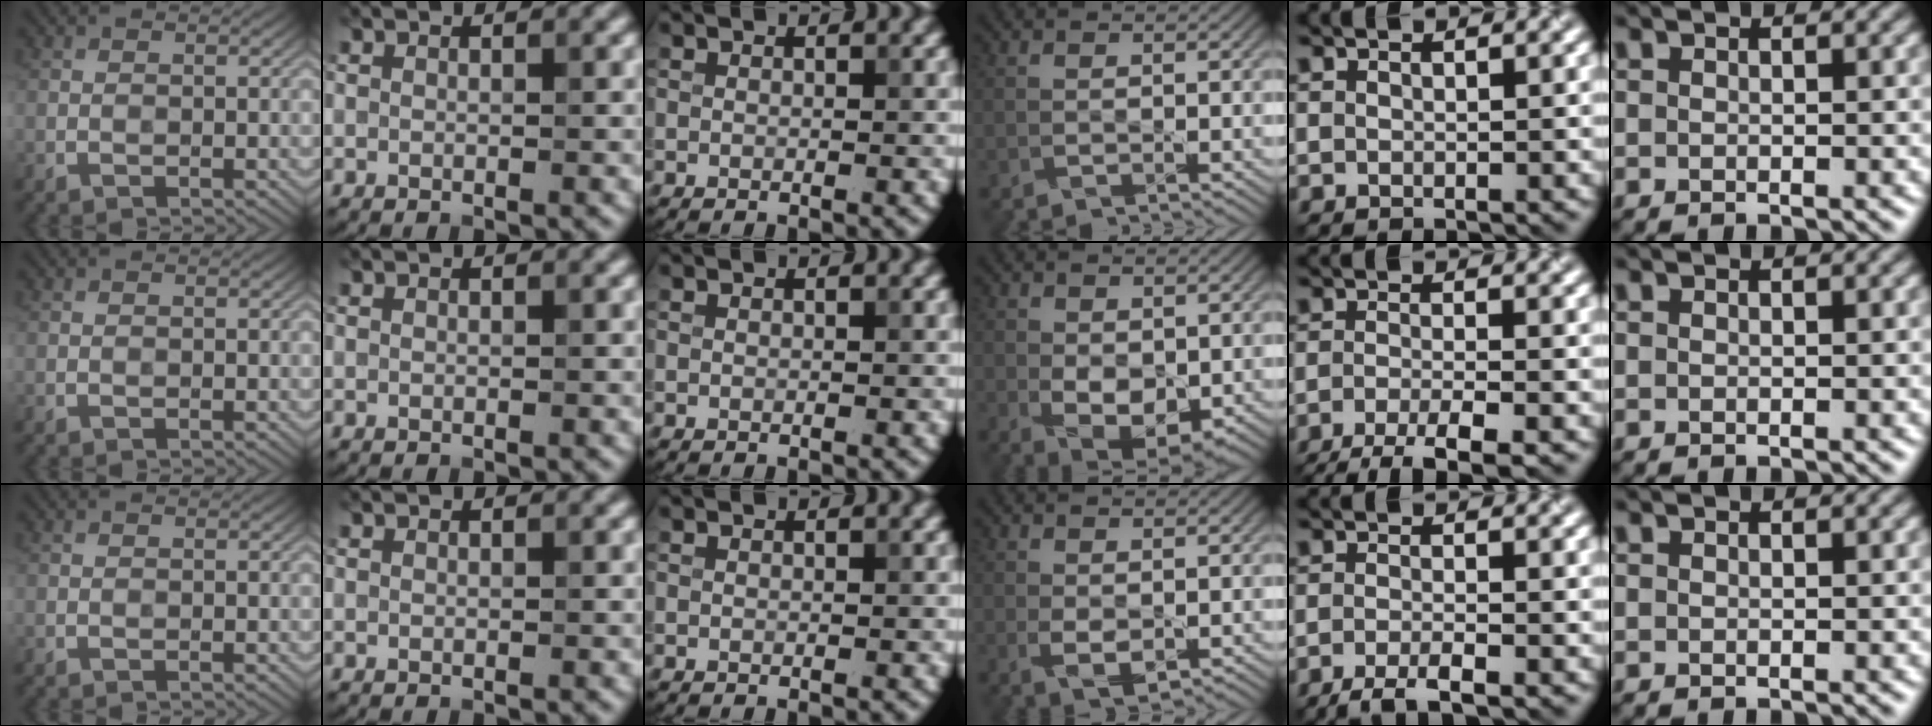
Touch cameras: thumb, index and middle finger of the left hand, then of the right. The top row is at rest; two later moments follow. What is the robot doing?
{"motion": "dispense", "object": "pipette"}